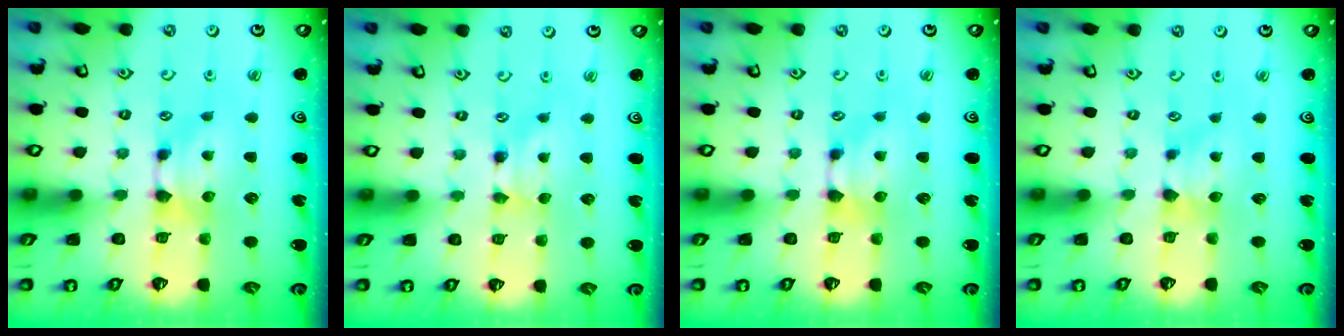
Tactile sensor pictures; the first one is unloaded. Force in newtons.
{"total": 0.0}
{"total": 0.6, "press": 0.2, "slide": 0.6}
{"total": 0.9, "press": 0.8, "slide": 0.5}